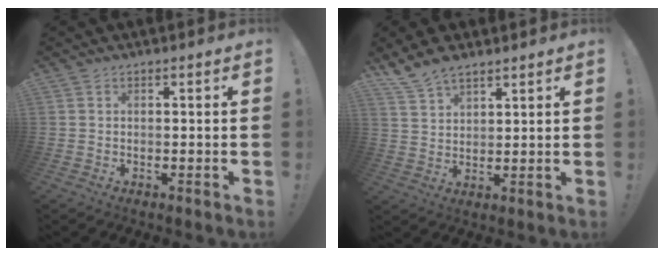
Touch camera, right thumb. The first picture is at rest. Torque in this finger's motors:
{"motor_torque": [-0.29, 1.23, 0.27, 0.21, 0.06]}